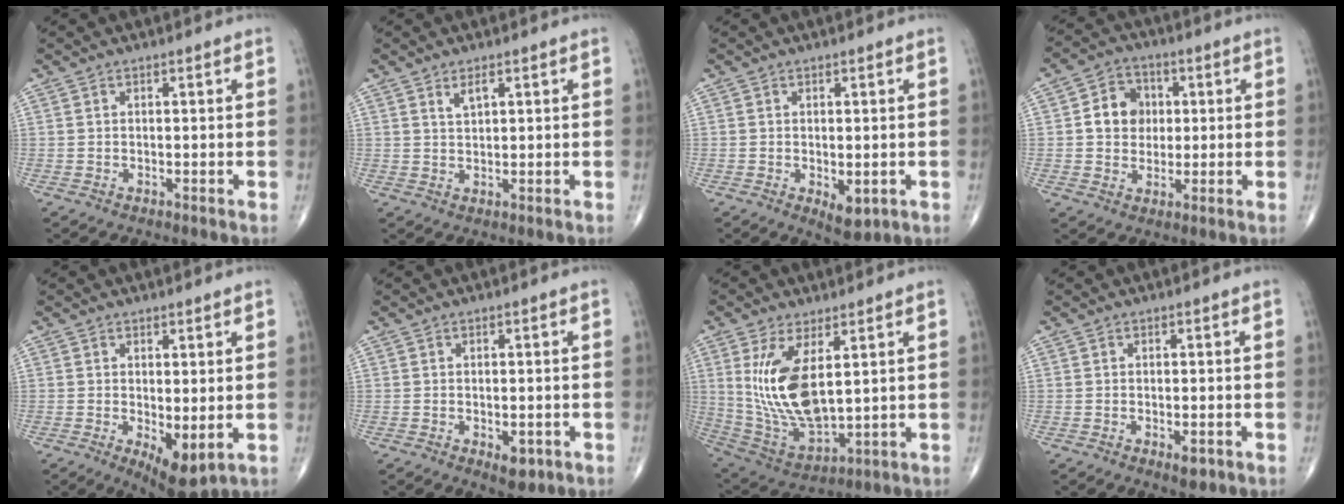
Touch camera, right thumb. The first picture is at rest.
{"total": 2.2, "force": [1.4, 0.8, 1.5], "torque": [-0.027, -0.007, 0.028]}
{"total": 4.0, "force": [-0.9, 2.1, 3.3], "torque": [-0.039, -0.010, -0.001]}
{"total": 8.1, "force": [1.0, 6.9, 4.1], "torque": [-0.033, 0.005, 0.011]}
{"total": 6.7, "force": [-1.2, 2.8, 5.9], "torque": [-0.086, -0.021, -0.007]}
{"total": 3.5, "force": [-1.2, 1.9, 2.7], "torque": [-0.028, -0.001, -0.008]}
{"total": 15.2, "force": [3.7, 6.8, 13.0], "torque": [-0.251, -0.025, 0.095]}
{"total": 2.3, "force": [-0.9, 1.0, 1.8], "torque": [-0.020, -0.001, -0.010]}